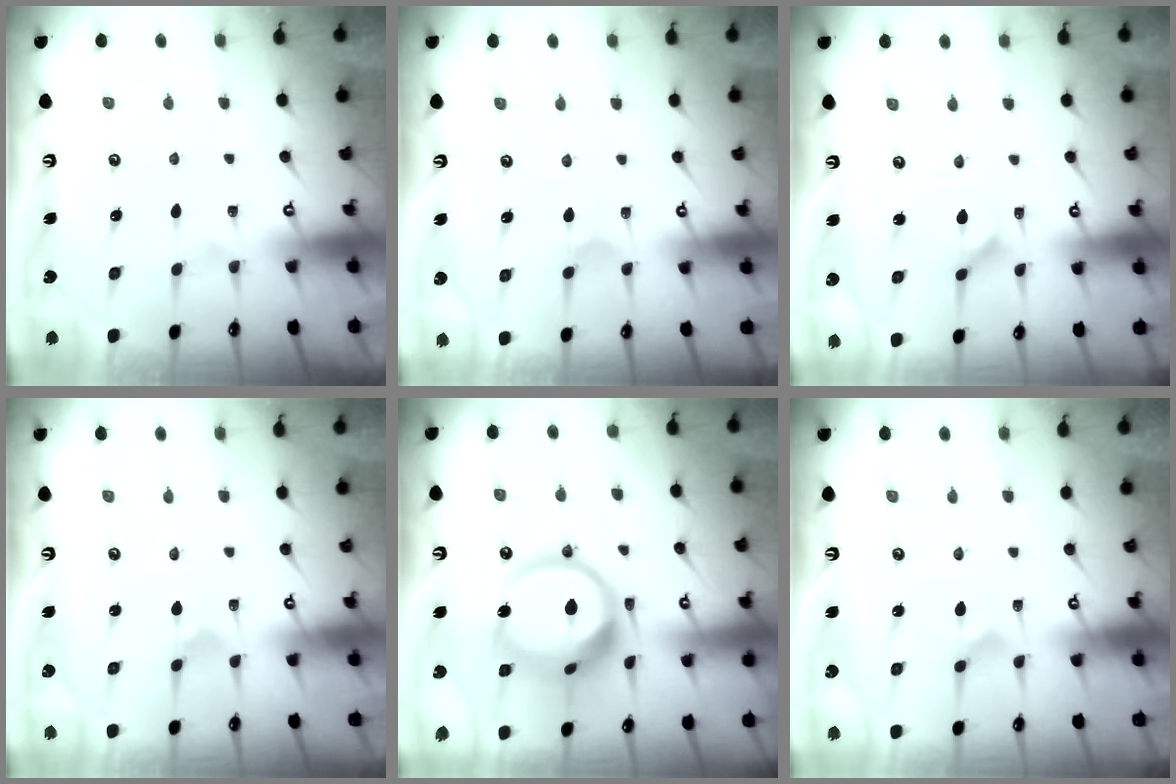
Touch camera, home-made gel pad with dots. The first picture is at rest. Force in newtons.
{"total": 3.9, "press": 3.8, "slide": 0.5}
{"total": 4.3, "press": 4.3, "slide": 0.4}
{"total": 0.5, "press": 0.5, "slide": 0.0}
{"total": 18.0, "press": 17.9, "slide": 1.9}
{"total": 2.4, "press": 2.4, "slide": 0.2}